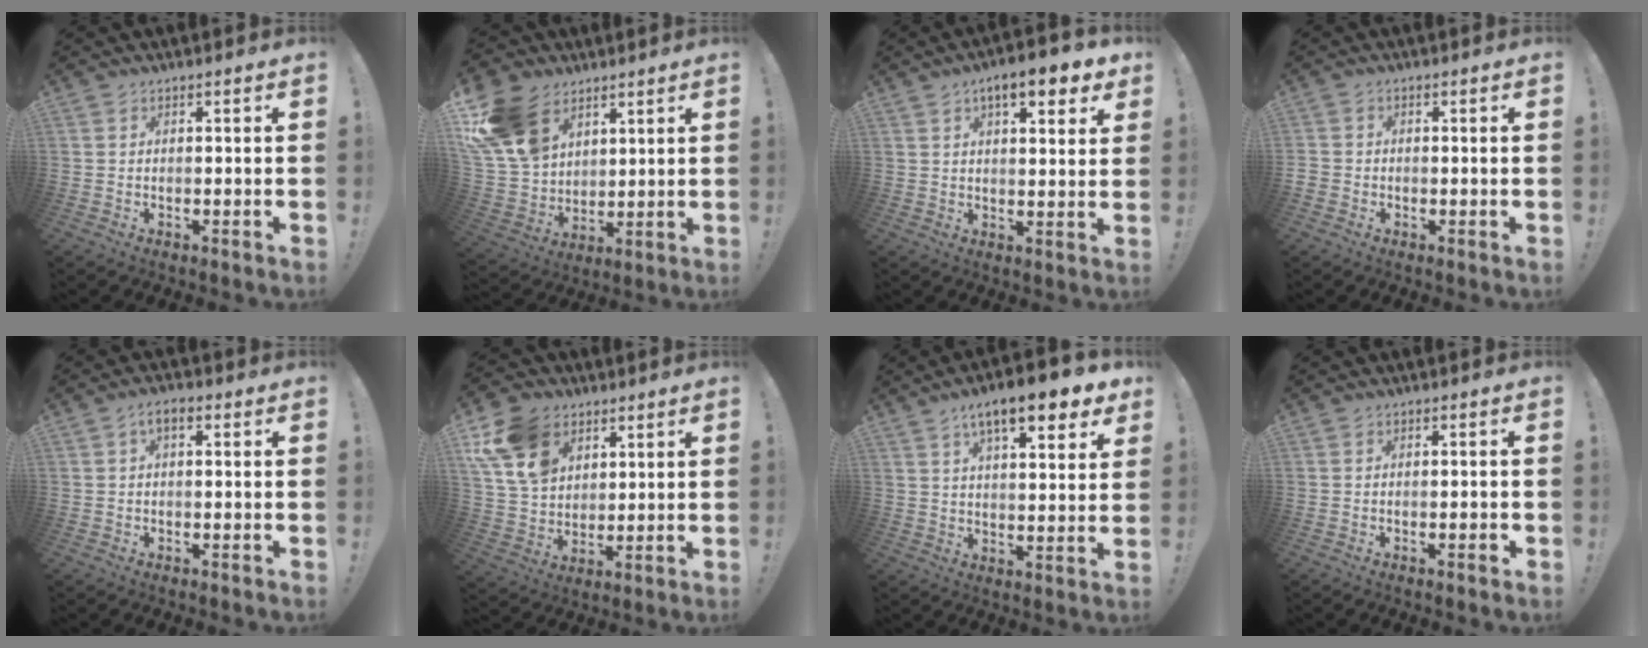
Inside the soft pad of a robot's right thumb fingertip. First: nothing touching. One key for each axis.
{"total": 18.5, "fx": 9.8, "fy": 12.7, "fz": 9.2, "tx": -0.174, "ty": -0.050, "tz": 0.193}
{"total": 9.4, "fx": 5.3, "fy": 3.3, "fz": 7.0, "tx": -0.093, "ty": -0.021, "tz": 0.087}
{"total": 1.9, "fx": -0.8, "fy": 1.5, "fz": 0.8, "tx": -0.016, "ty": 0.008, "tz": -0.014}
{"total": 3.2, "fx": 0.6, "fy": 1.7, "fz": 2.6, "tx": -0.041, "ty": 0.006, "tz": 0.009}
{"total": 16.7, "fx": 7.8, "fy": 12.2, "fz": 8.2, "tx": -0.145, "ty": -0.035, "tz": 0.152}
{"total": 12.9, "fx": 7.6, "fy": 3.6, "fz": 9.7, "tx": -0.150, "ty": -0.038, "tz": 0.123}
{"total": 1.8, "fx": -0.7, "fy": 0.3, "fz": 1.6, "tx": -0.018, "ty": 0.001, "tz": -0.013}